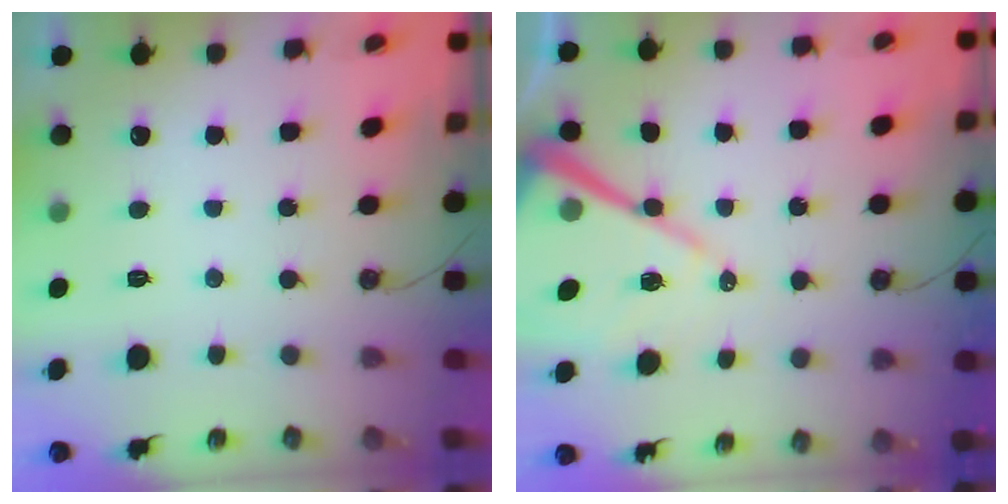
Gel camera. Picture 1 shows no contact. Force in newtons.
{"total": 18.2, "press": 18.1, "slide": 1.9}